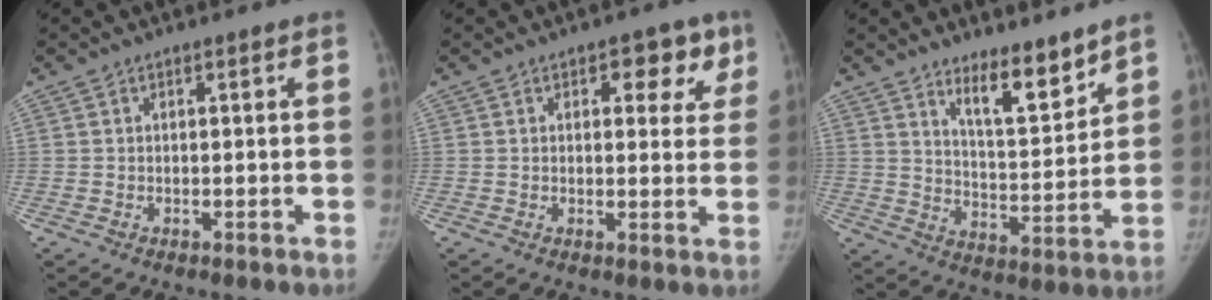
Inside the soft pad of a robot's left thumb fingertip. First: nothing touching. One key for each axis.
{"total": 6.7, "fx": 3.3, "fy": 4.0, "fz": 4.2, "tx": -0.005, "ty": -0.008, "tz": 0.032}
{"total": 9.9, "fx": 7.6, "fy": 2.7, "fz": 5.7, "tx": -0.074, "ty": -0.071, "tz": 0.134}